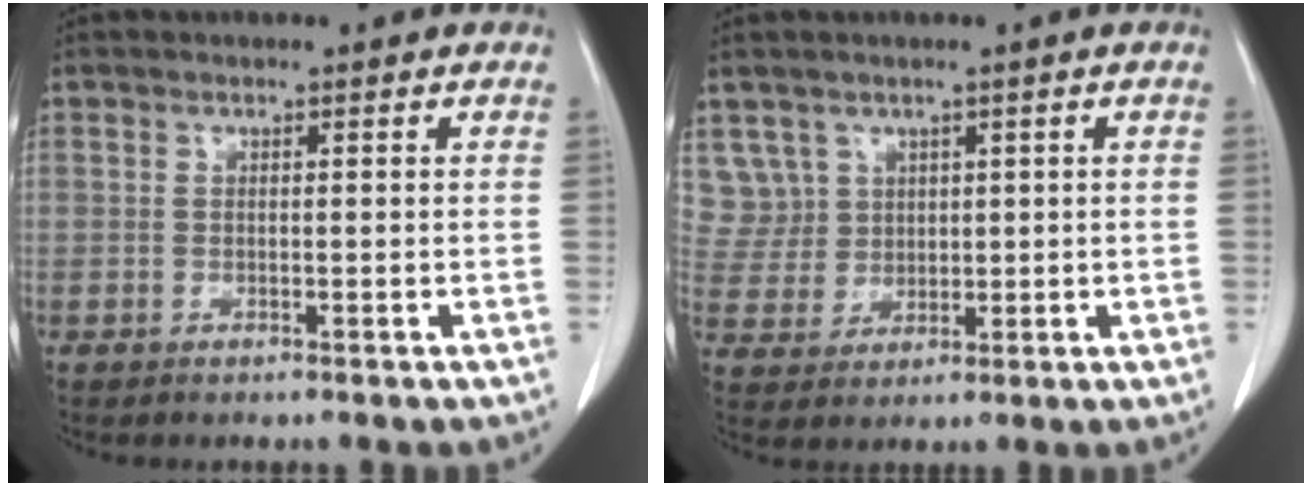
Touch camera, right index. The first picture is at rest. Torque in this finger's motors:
{"motor_torque": [-0.01, 0.13, 0.02, 0.04]}